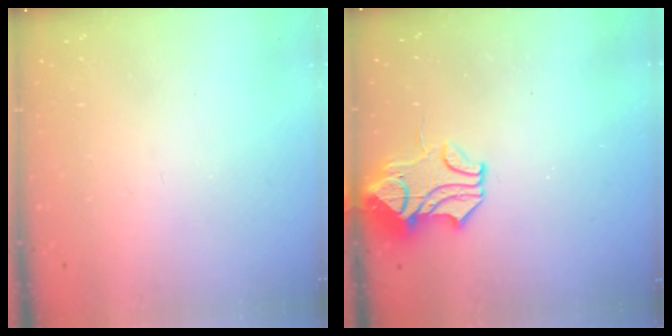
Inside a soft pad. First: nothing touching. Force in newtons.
{"total": 1.8, "press": 1.1, "slide": 1.4}